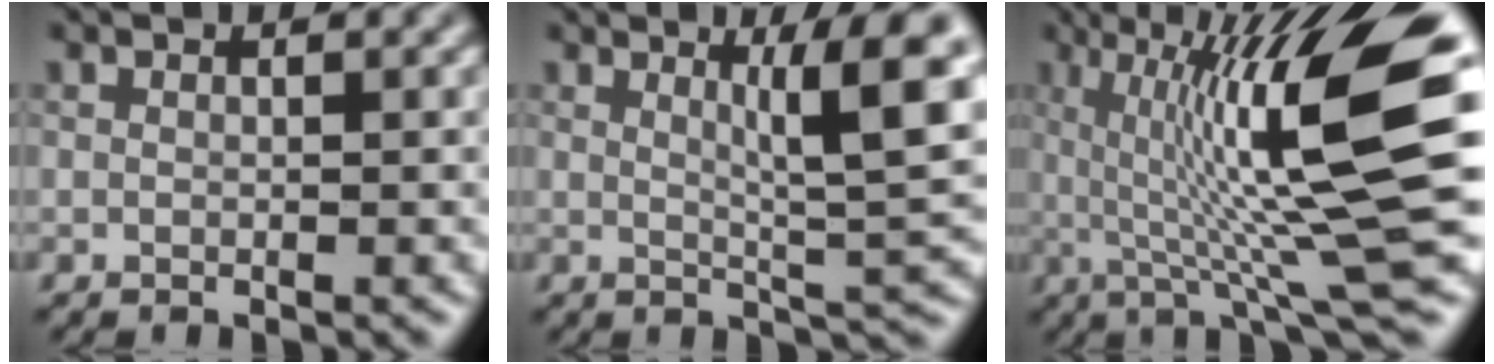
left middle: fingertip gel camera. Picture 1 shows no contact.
{"total": 6.8, "force": [2.2, 0.9, 6.4], "torque": [-0.088, -0.004, 0.036]}
{"total": 13.4, "force": [1.5, 2.0, 13.1], "torque": [-0.192, 0.013, 0.025]}